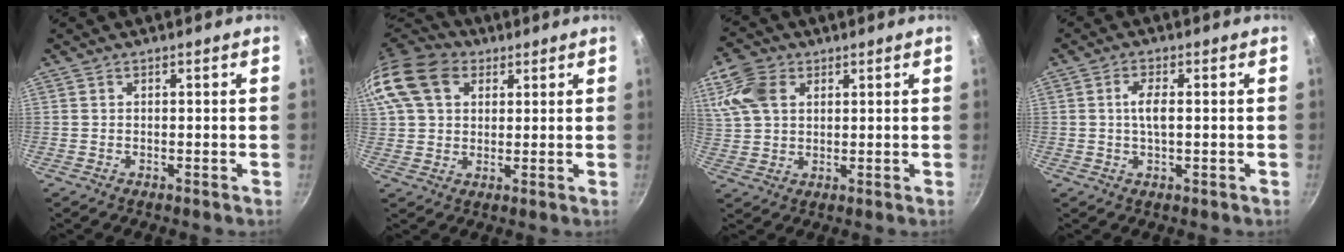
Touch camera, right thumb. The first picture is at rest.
{"total": 17.0, "force": [6.4, 12.5, 9.7], "torque": [-0.202, 0.025, 0.106]}
{"total": 9.4, "force": [3.7, 6.6, 5.6], "torque": [-0.106, -0.001, 0.069]}
{"total": 3.3, "force": [0.1, 1.1, 3.1], "torque": [-0.068, 0.003, -0.001]}